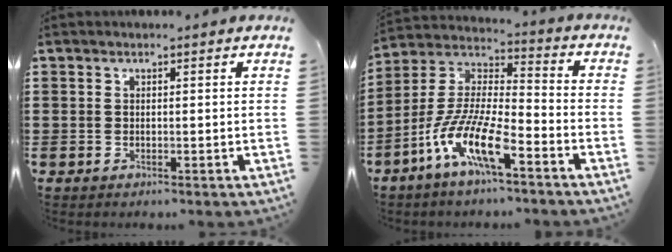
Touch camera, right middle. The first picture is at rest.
{"total": 11.1, "force": [-7.2, 2.5, 8.1], "torque": [-0.200, -0.021, -0.151]}